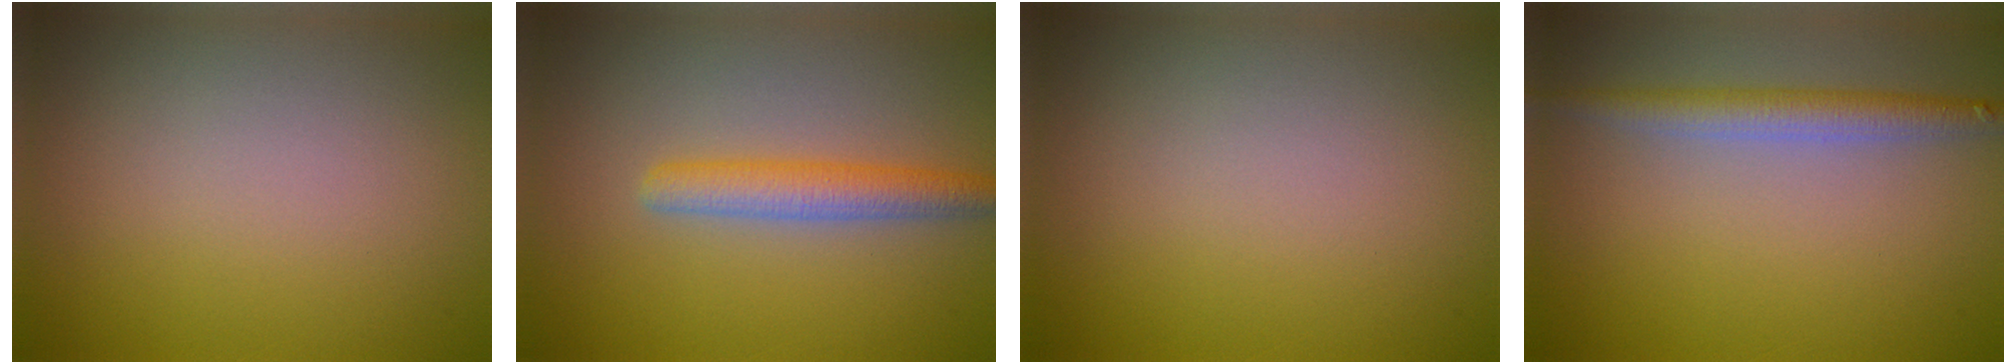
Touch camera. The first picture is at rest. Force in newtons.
{"total": 3.3, "press": 3.2, "slide": 0.1}
{"total": 0.0}
{"total": 3.0, "press": 3.0, "slide": 0.1}